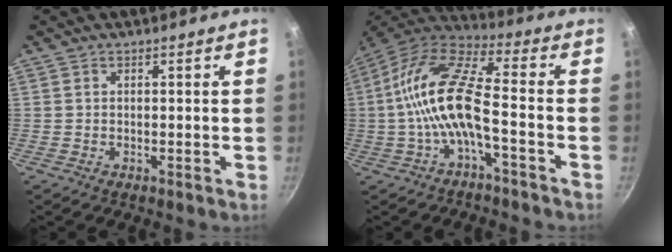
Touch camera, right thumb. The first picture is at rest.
{"total": 14.8, "force": [-3.2, 5.1, 13.5], "torque": [-0.276, 0.044, -0.073]}